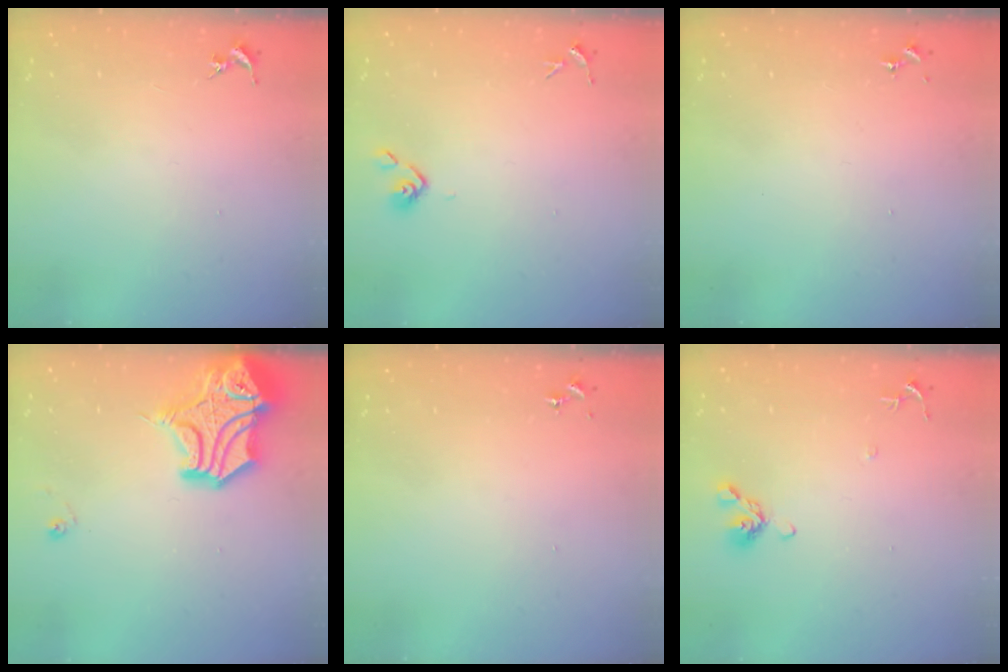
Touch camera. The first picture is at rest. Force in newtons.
{"total": 4.3, "press": 4.1, "slide": 1.3}
{"total": 0.0}
{"total": 17.1, "press": 16.9, "slide": 2.2}
{"total": 0.0}
{"total": 8.7, "press": 8.5, "slide": 1.8}